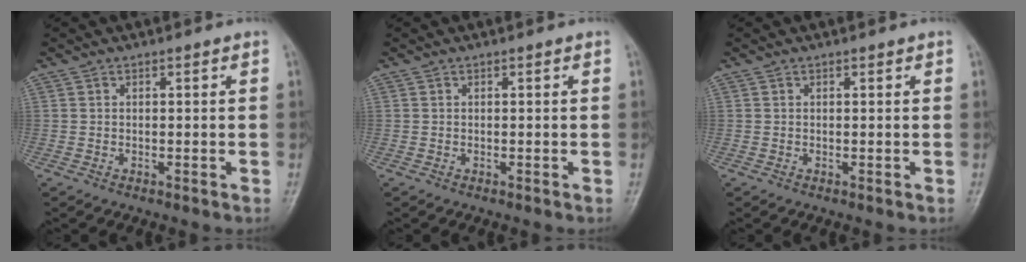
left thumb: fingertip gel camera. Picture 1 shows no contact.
{"total": 0.0}
{"total": 0.0}